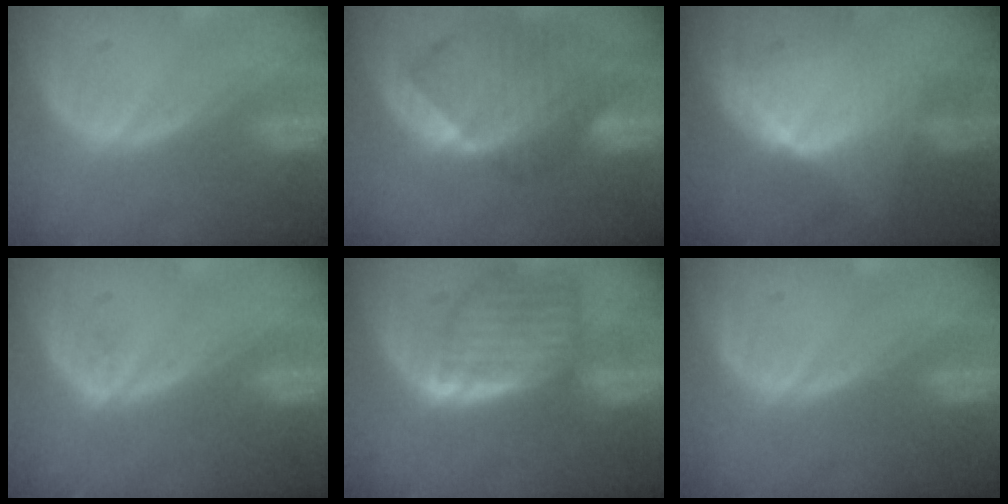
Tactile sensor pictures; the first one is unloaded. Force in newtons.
{"total": 10.2, "press": 8.8, "slide": 5.1}
{"total": 6.7, "press": 6.3, "slide": 2.2}
{"total": 1.2, "press": 0.8, "slide": 0.8}
{"total": 8.0, "press": 7.3, "slide": 3.3}
{"total": 0.0}